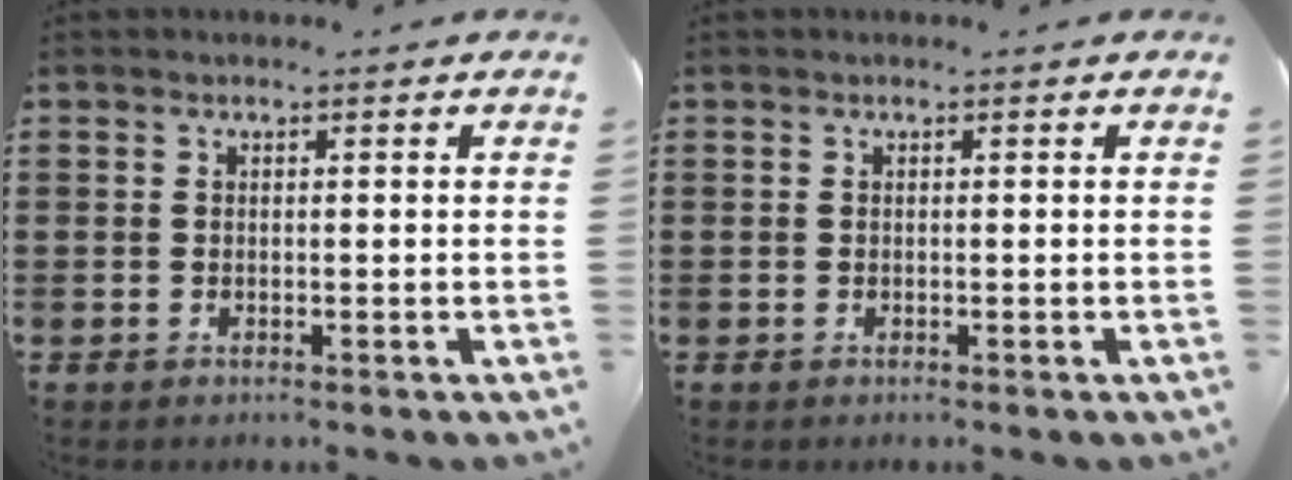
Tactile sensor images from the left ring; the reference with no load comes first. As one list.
[{"total": 0.0}]